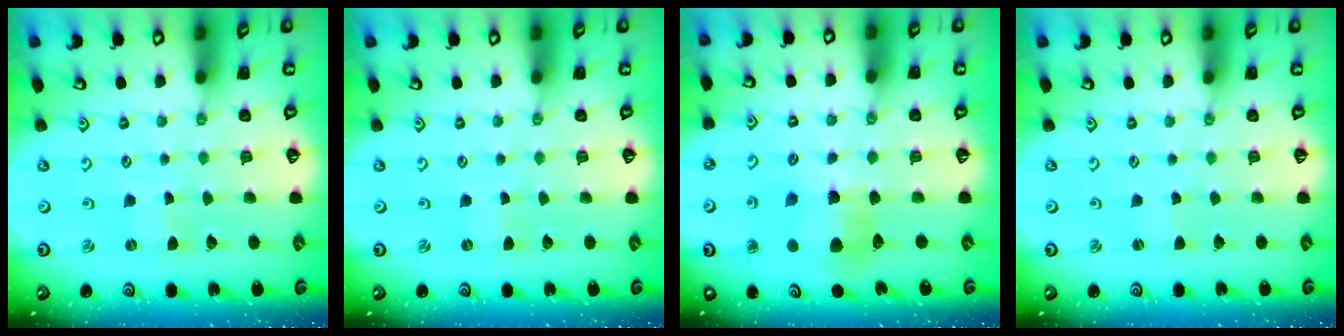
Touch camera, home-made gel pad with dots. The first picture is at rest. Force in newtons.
{"total": 0.0}
{"total": 9.2, "press": 9.1, "slide": 1.2}
{"total": 0.9, "press": 0.9, "slide": 0.2}